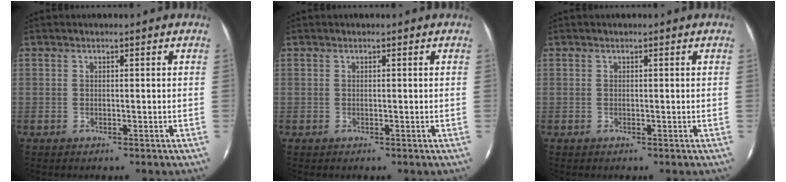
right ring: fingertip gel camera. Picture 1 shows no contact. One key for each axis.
{"total": 0.0}
{"total": 0.0}